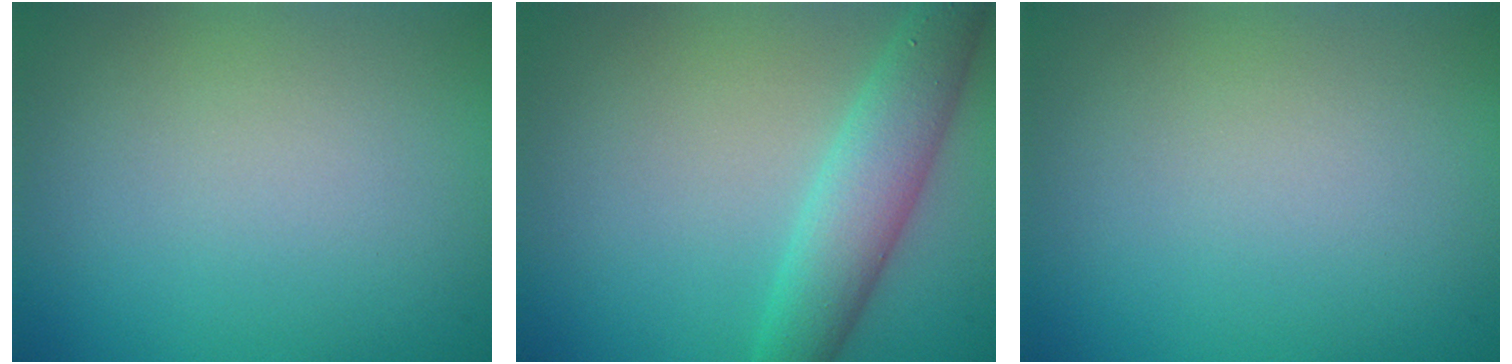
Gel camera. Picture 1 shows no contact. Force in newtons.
{"total": 4.0, "press": 4.0, "slide": 0.2}
{"total": 0.0}